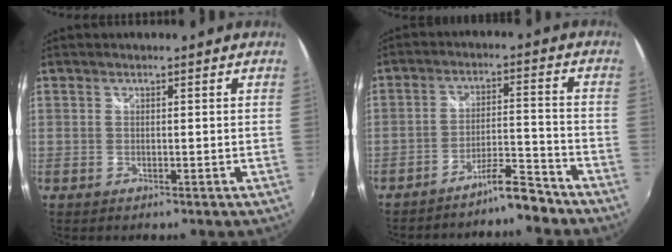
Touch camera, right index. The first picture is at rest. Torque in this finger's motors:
{"motor_torque": [0.12, -0.13, 0.10, 0.01]}